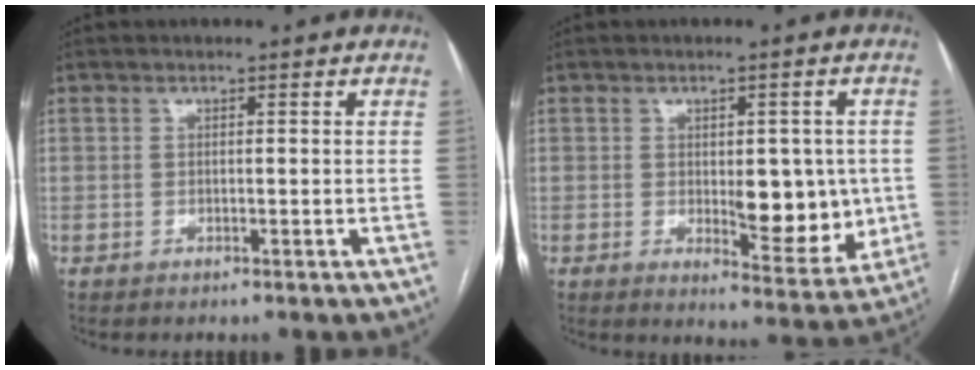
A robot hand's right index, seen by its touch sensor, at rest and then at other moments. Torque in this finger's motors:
{"motor_torque": [0.39, 0.24, 0.18, 0.03]}